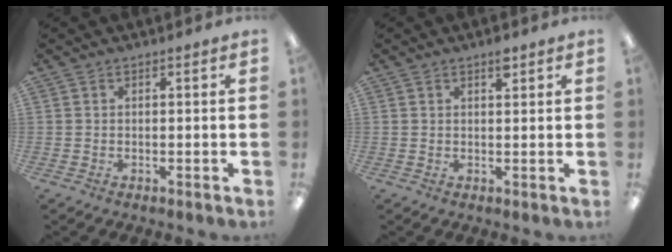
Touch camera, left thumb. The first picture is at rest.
{"total": 2.5, "force": [1.7, 1.0, 1.5], "torque": [-0.008, -0.009, 0.025]}